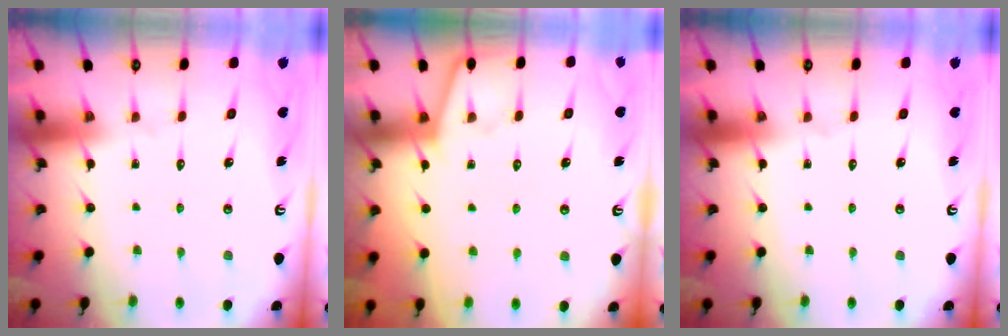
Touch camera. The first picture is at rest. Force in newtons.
{"total": 2.7, "press": 2.7, "slide": 0.4}
{"total": 0.0}